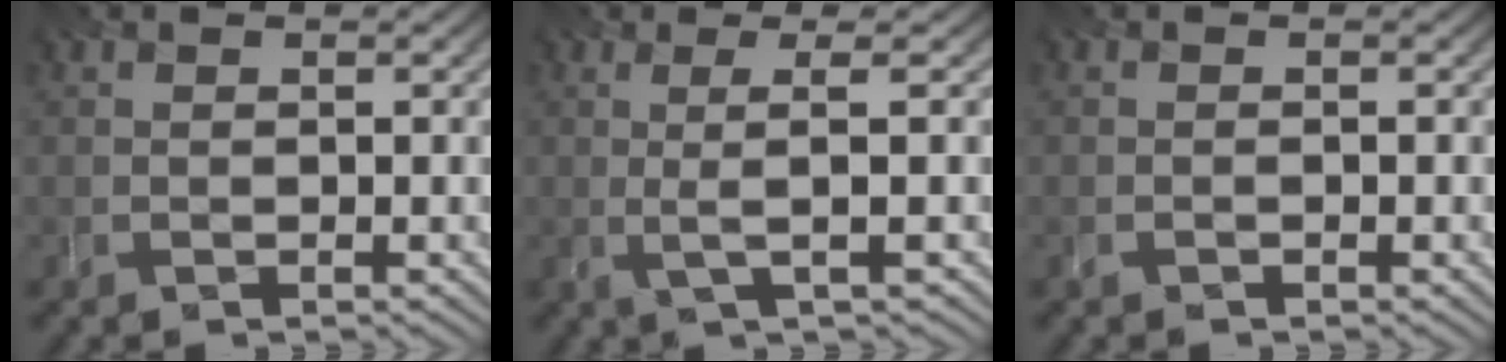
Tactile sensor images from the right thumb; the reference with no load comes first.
{"total": 3.5, "force": [0.4, 0.2, 3.5], "torque": [-0.063, 0.001, 0.001]}
{"total": 0.0}